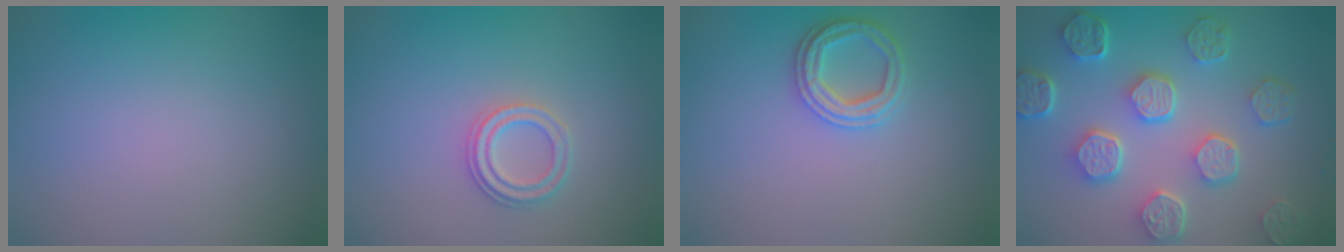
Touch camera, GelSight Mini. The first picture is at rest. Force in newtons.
{"total": 2.3, "press": 2.1, "slide": 1.0}
{"total": 2.7, "press": 2.7, "slide": 0.5}
{"total": 7.6, "press": 5.8, "slide": 4.9}